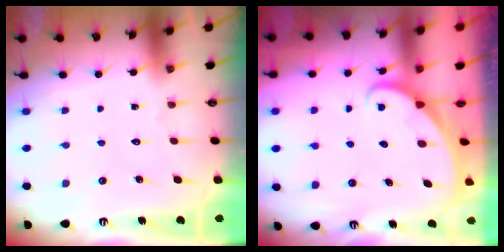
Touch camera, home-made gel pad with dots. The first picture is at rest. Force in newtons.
{"total": 1.7, "press": 1.7, "slide": 0.1}